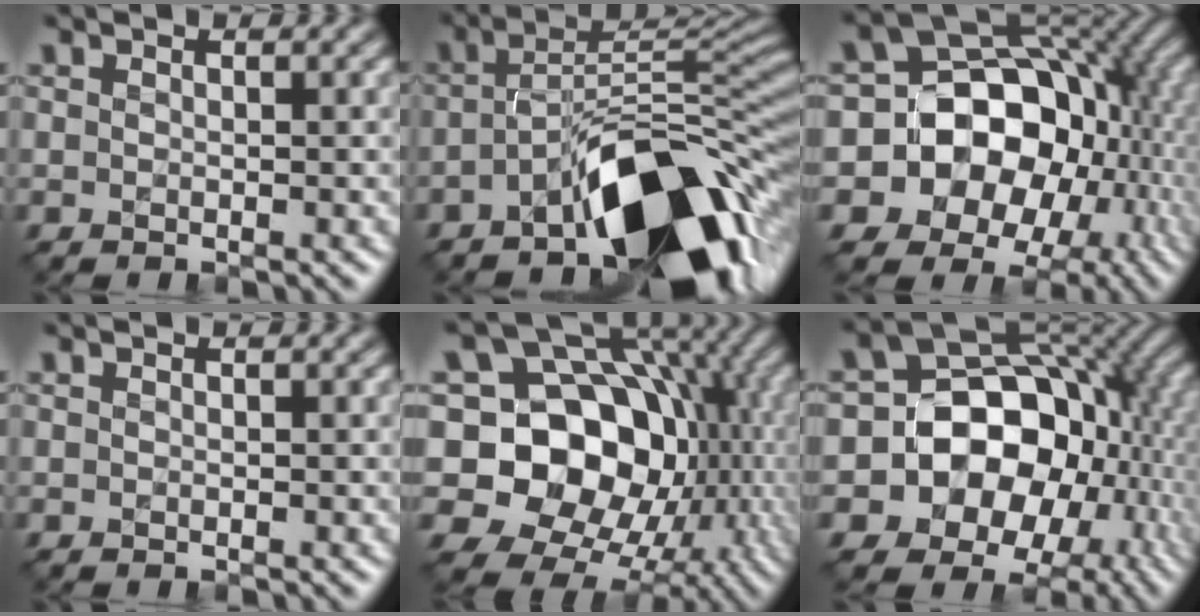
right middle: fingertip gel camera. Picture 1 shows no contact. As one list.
[{"total": 11.2, "force": [-6.0, 4.1, 8.6], "torque": [-0.122, 0.008, -0.107]}, {"total": 16.5, "force": [-3.7, 14.0, 7.9], "torque": [-0.129, 0.004, -0.071]}, {"total": 0.0}, {"total": 16.2, "force": [-0.1, 13.3, 9.2], "torque": [-0.137, 0.005, 0.001]}, {"total": 14.7, "force": [-3.0, 12.1, 7.8], "torque": [-0.117, -0.003, -0.067]}]